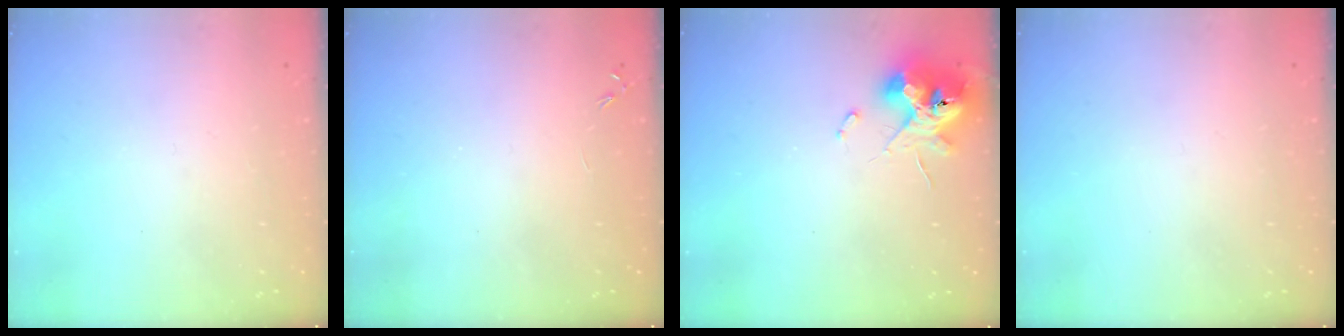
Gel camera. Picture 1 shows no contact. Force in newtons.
{"total": 0.0}
{"total": 11.4, "press": 11.4, "slide": 1.1}
{"total": 0.0}